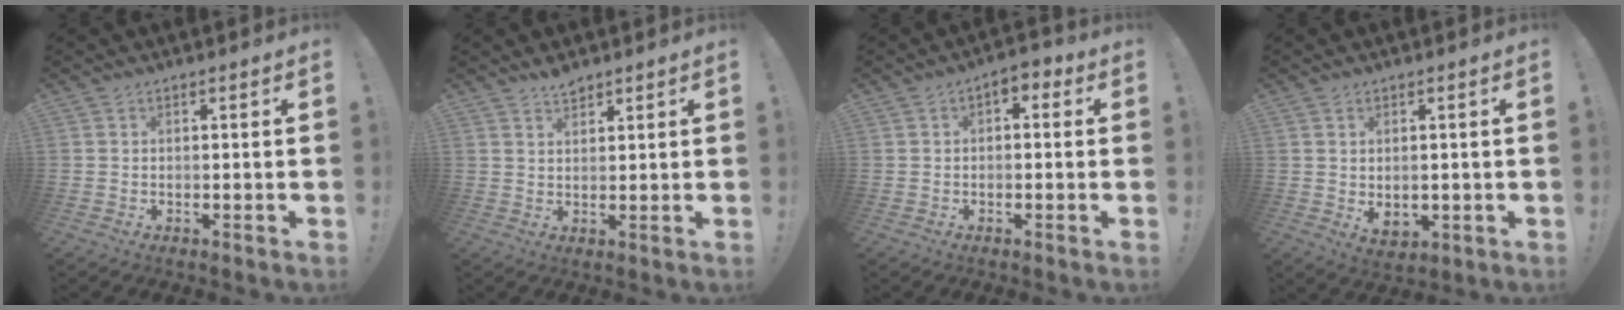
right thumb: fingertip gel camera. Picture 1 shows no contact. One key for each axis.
{"total": 3.1, "fx": 2.8, "fy": 1.1, "fz": 0.8, "tx": -0.005, "ty": -0.020, "tz": 0.049}
{"total": 3.1, "fx": -0.3, "fy": 2.0, "fz": 2.3, "tx": -0.031, "ty": 0.007, "tz": -0.009}
{"total": 3.6, "fx": 1.0, "fy": 2.8, "fz": 2.0, "tx": -0.023, "ty": -0.007, "tz": 0.020}